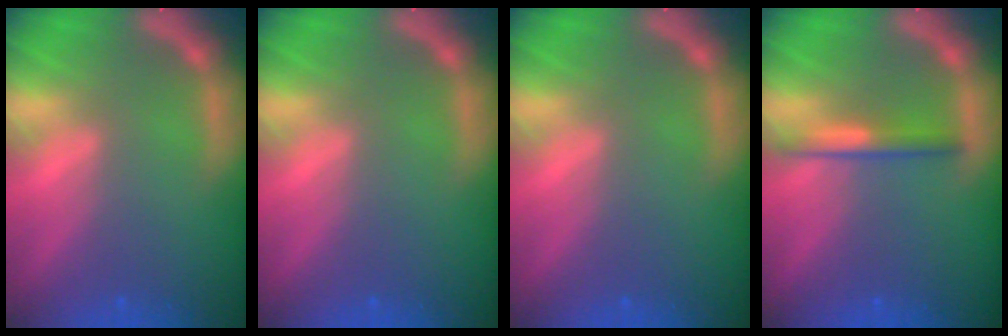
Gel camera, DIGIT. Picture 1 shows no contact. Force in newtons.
{"total": 0.0}
{"total": 0.0}
{"total": 2.4}